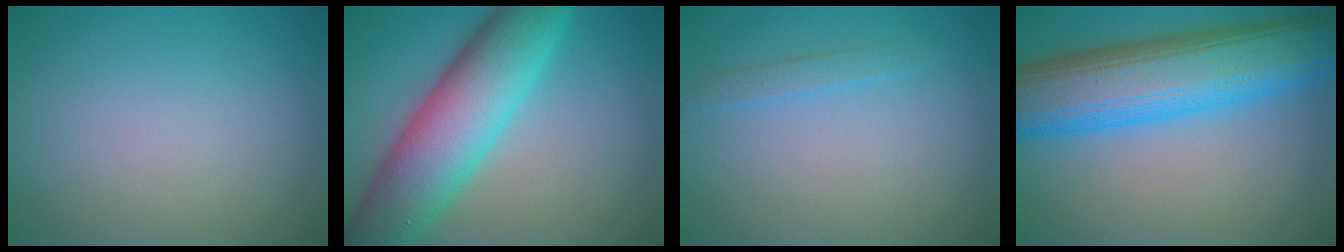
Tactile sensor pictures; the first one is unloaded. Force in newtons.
{"total": 10.3, "press": 10.3, "slide": 0.2}
{"total": 1.1, "press": 1.1, "slide": 0.1}
{"total": 12.0, "press": 12.0, "slide": 0.3}